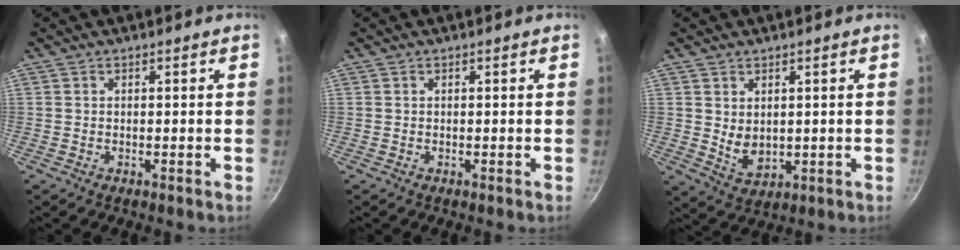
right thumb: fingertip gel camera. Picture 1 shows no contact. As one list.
[{"total": 0.0}, {"total": 5.0, "force": [1.2, 3.4, 3.4], "torque": [-0.049, -0.019, 0.034]}]